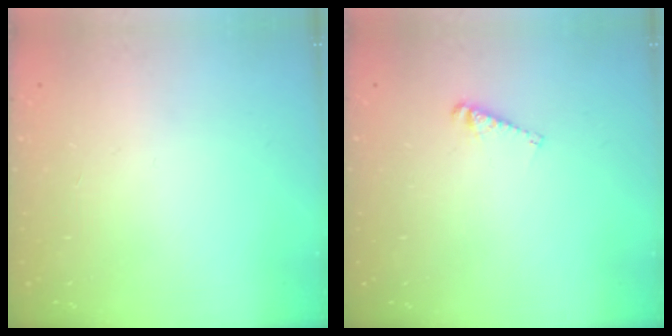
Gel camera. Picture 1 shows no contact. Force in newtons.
{"total": 3.0, "press": 3.0, "slide": 0.2}